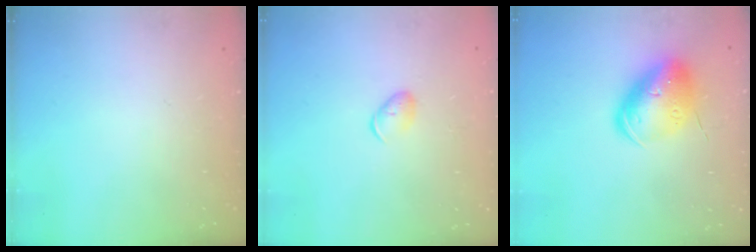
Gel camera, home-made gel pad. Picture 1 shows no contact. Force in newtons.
{"total": 5.3, "press": 5.2, "slide": 1.2}
{"total": 14.1, "press": 13.9, "slide": 2.4}